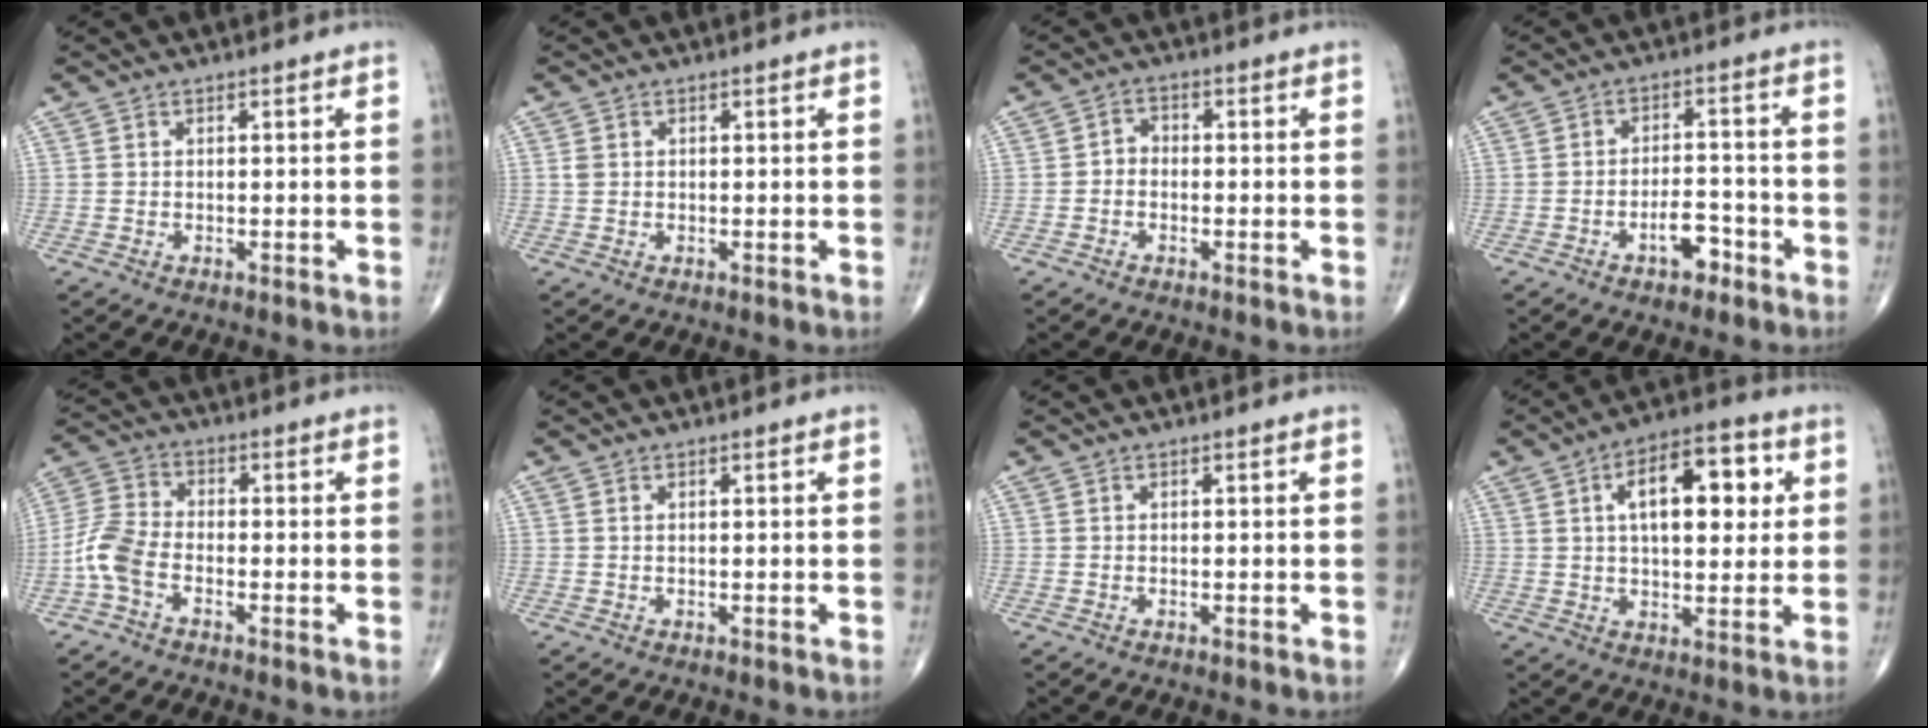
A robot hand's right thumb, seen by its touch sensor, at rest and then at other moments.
{"total": 1.1, "force": [0.1, 1.0, 0.6], "torque": [-0.012, 0.003, 0.004]}
{"total": 2.4, "force": [-0.8, 1.9, 1.2], "torque": [-0.009, 0.012, -0.024]}
{"total": 5.3, "force": [-3.0, 2.5, 3.6], "torque": [-0.046, 0.029, -0.048]}
{"total": 6.7, "force": [-2.9, 3.5, 4.9], "torque": [-0.115, 0.022, -0.069]}
{"total": 0.0}
{"total": 0.0}
{"total": 14.5, "force": [3.8, 7.0, 12.1], "torque": [-0.155, 0.009, 0.054]}